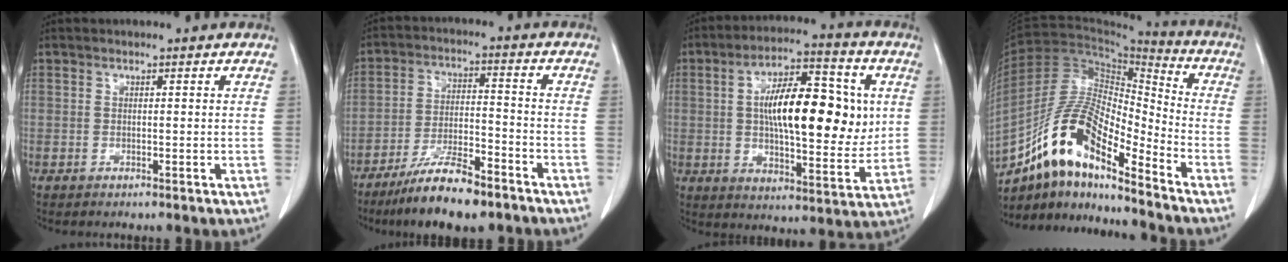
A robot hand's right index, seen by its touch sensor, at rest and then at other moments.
{"total": 11.3, "force": [-8.5, 2.2, 7.2], "torque": [-0.131, -0.015, -0.149]}
{"total": 17.9, "force": [2.6, 6.4, 16.5], "torque": [-0.265, 0.021, 0.042]}
{"total": 14.7, "force": [-10.5, 3.5, 9.6], "torque": [-0.186, 0.027, -0.188]}